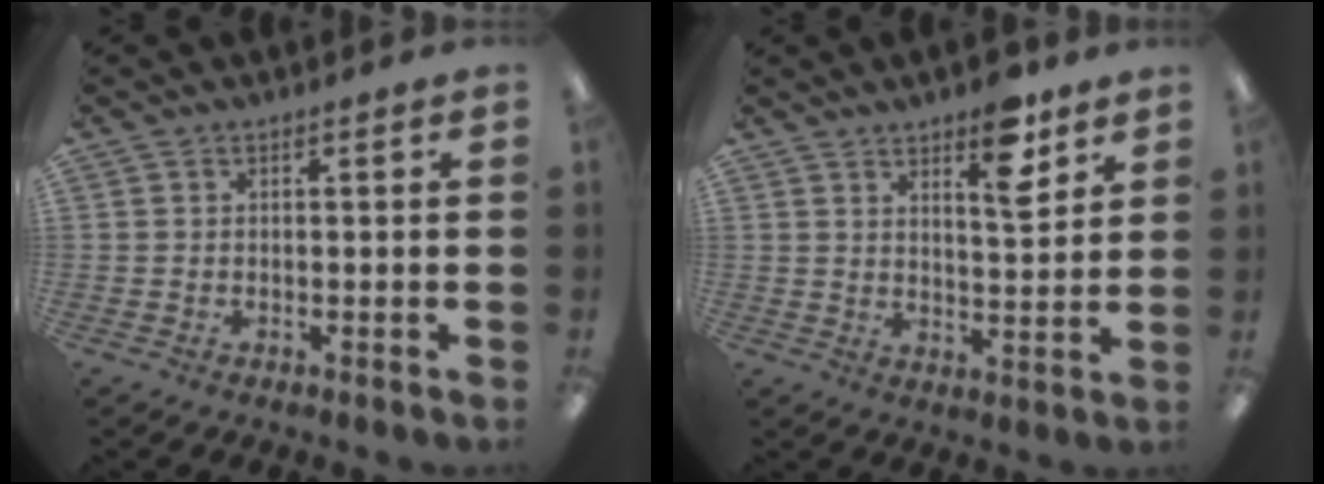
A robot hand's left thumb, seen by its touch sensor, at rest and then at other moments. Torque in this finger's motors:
{"motor_torque": [0.21, 0.42, 0.08, -0.21, 0.06]}